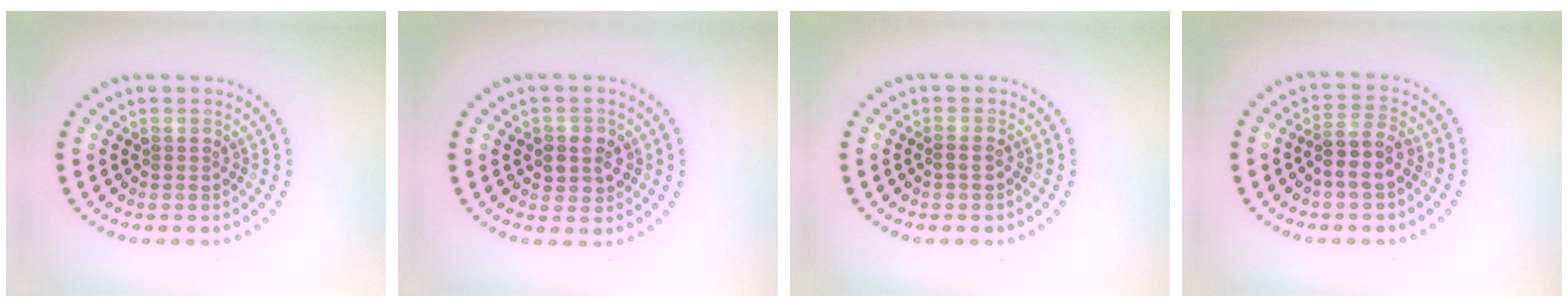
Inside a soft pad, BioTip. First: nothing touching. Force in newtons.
{"total": 2.7, "press": 2.6, "slide": 0.7}
{"total": 0.6, "press": 0.3, "slide": 0.5}
{"total": 2.7, "press": 2.4, "slide": 1.2}